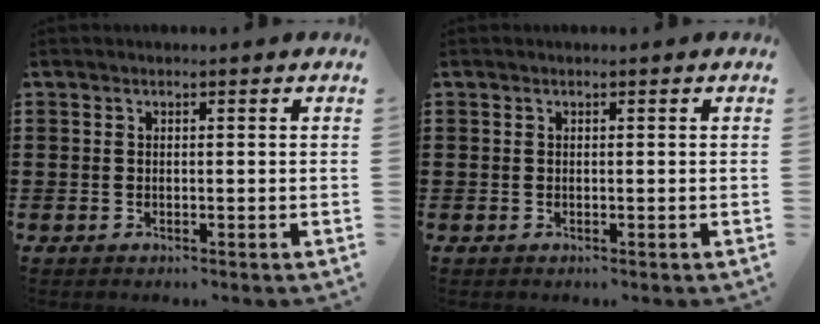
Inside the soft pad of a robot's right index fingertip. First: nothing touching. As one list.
[{"total": 0.0}]